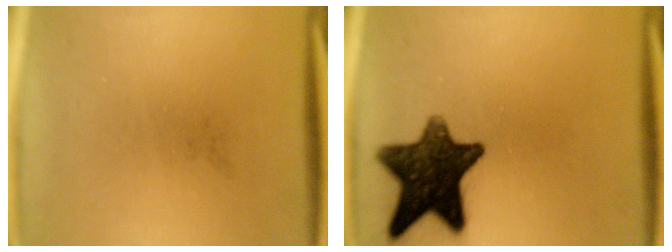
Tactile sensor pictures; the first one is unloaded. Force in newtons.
{"total": 13.3}